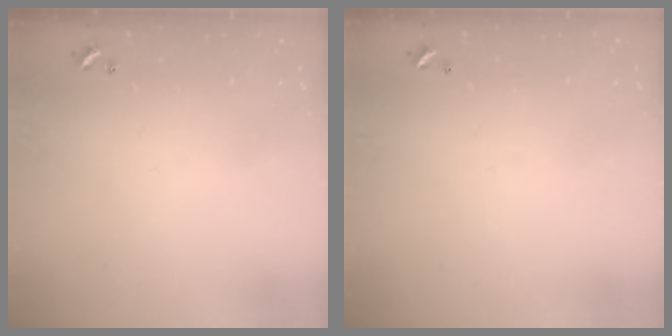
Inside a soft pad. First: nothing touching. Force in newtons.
{"total": 2.8, "press": 2.8, "slide": 0.1}